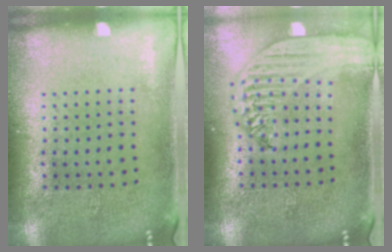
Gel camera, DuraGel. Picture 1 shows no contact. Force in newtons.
{"total": 2.7, "press": 2.2, "slide": 1.6}